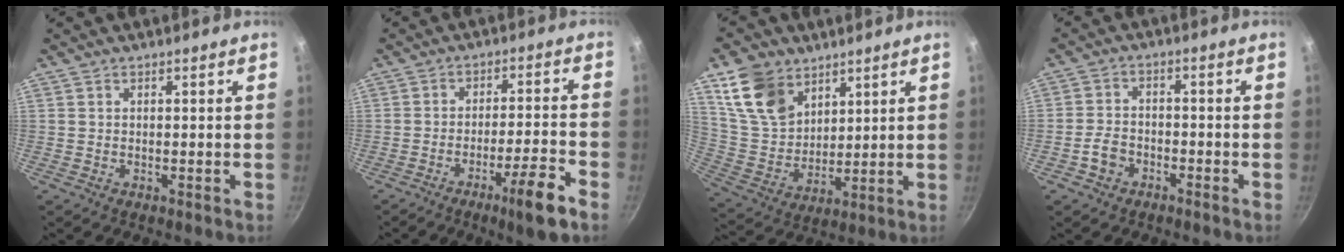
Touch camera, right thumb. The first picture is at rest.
{"total": 9.2, "force": [-5.3, 0.7, 7.5], "torque": [-0.119, 0.034, -0.079]}
{"total": 14.1, "force": [8.1, 9.4, 6.6], "torque": [-0.097, -0.032, 0.170]}
{"total": 4.4, "force": [-2.6, 3.0, 1.9], "torque": [-0.028, 0.032, -0.047]}